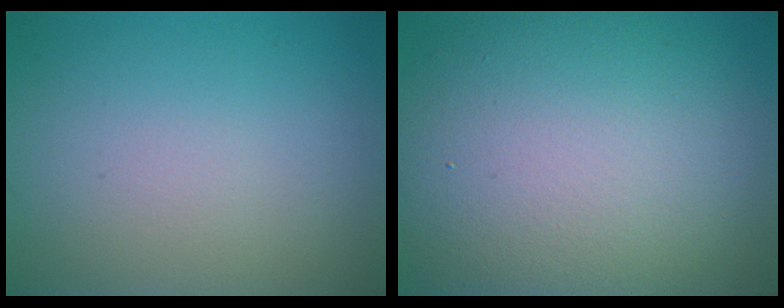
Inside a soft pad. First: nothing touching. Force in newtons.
{"total": 14.1, "press": 14.1, "slide": 0.6}